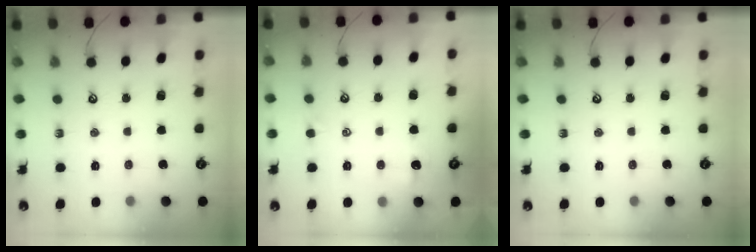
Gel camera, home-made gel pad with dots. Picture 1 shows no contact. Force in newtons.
{"total": 0.9, "press": 0.8, "slide": 0.5}
{"total": 0.0}